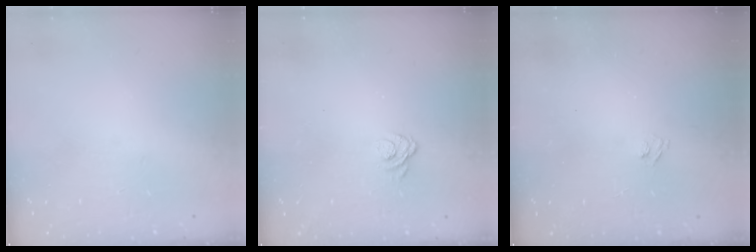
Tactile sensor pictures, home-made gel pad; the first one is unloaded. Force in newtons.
{"total": 5.1, "press": 4.9, "slide": 1.3}
{"total": 2.7, "press": 2.5, "slide": 0.9}